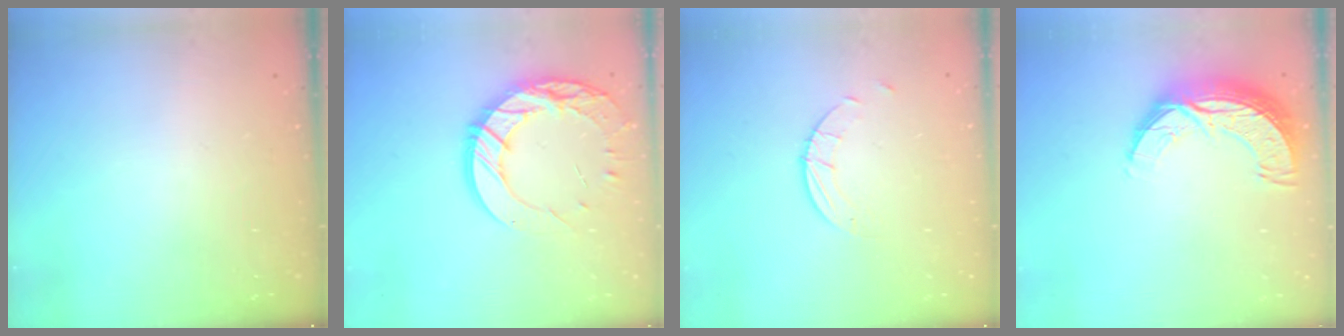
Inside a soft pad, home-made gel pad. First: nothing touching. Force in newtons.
{"total": 16.6, "press": 16.5, "slide": 1.2}
{"total": 2.6, "press": 2.6, "slide": 0.2}
{"total": 10.2, "press": 10.2, "slide": 0.6}